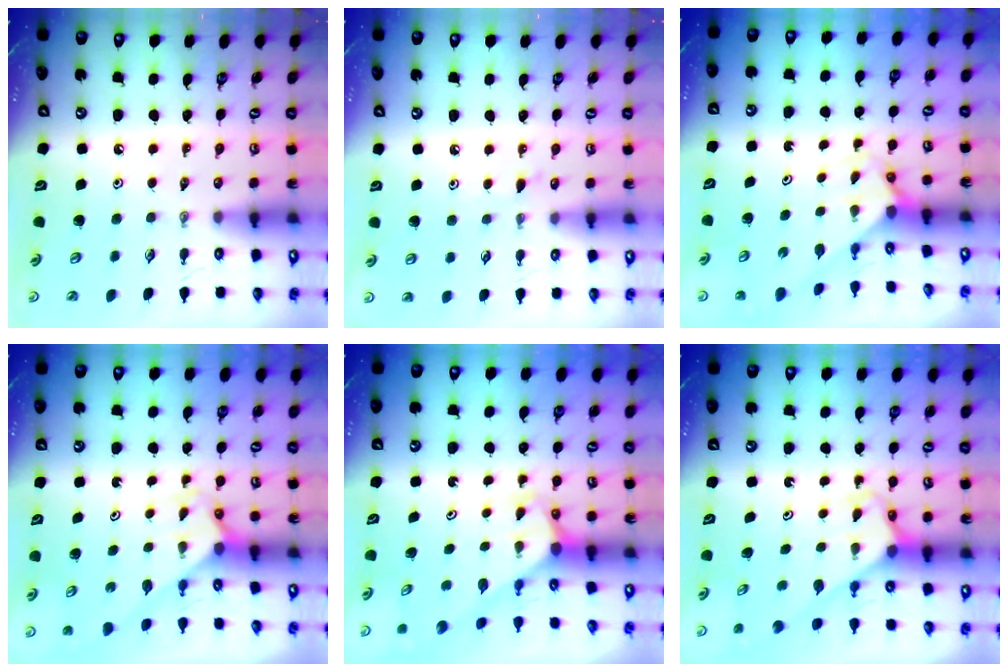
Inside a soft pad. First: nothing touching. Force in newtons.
{"total": 4.0, "press": 4.0, "slide": 0.5}
{"total": 2.3, "press": 2.2, "slide": 0.2}
{"total": 2.1, "press": 2.1, "slide": 0.2}
{"total": 2.3, "press": 2.3, "slide": 0.1}
{"total": 2.5, "press": 2.5, "slide": 0.2}